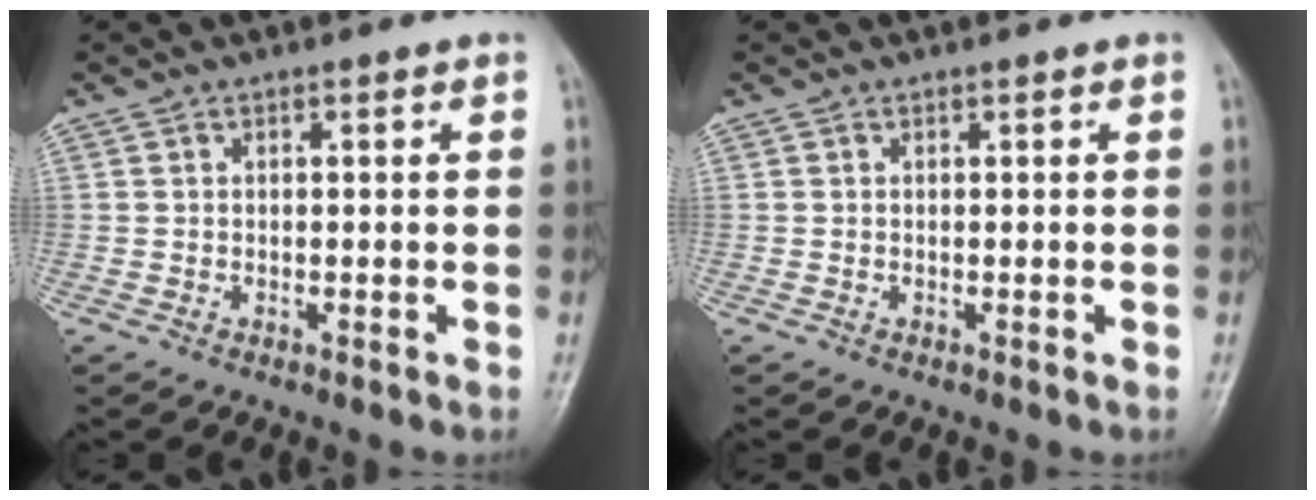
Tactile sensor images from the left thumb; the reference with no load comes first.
{"total": 0.0}